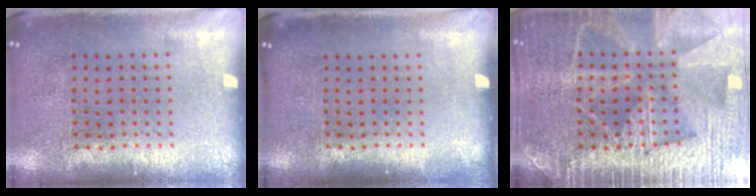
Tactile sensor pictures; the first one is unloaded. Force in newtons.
{"total": 0.0}
{"total": 6.5, "press": 6.4, "slide": 0.7}